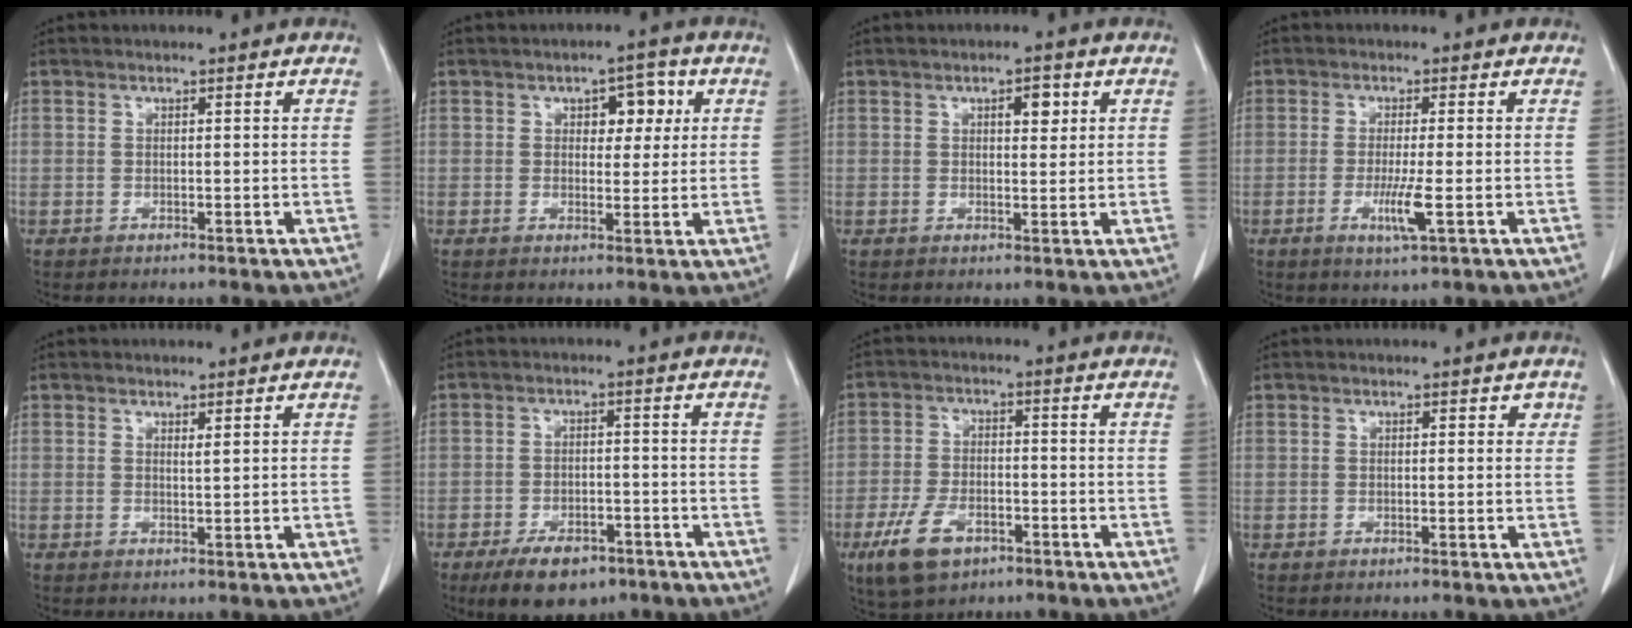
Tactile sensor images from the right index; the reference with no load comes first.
{"total": 4.6, "force": [1.5, 2.6, 3.4], "torque": [-0.041, 0.013, 0.021]}
{"total": 2.9, "force": [1.2, 1.2, 2.4], "torque": [-0.035, 0.000, 0.017]}
{"total": 4.5, "force": [-1.4, -0.2, 4.3], "torque": [-0.084, -0.012, -0.025]}
{"total": 0.7, "force": [0.5, 0.0, 0.5], "torque": [-0.009, -0.007, 0.010]}
{"total": 8.2, "force": [-5.7, 4.0, 4.4], "torque": [-0.076, -0.003, -0.088]}
{"total": 8.1, "force": [-4.4, 4.4, 5.3], "torque": [-0.115, -0.005, -0.072]}
{"total": 1.2, "force": [0.5, 0.8, 0.7], "torque": [0.000, 0.001, 0.002]}